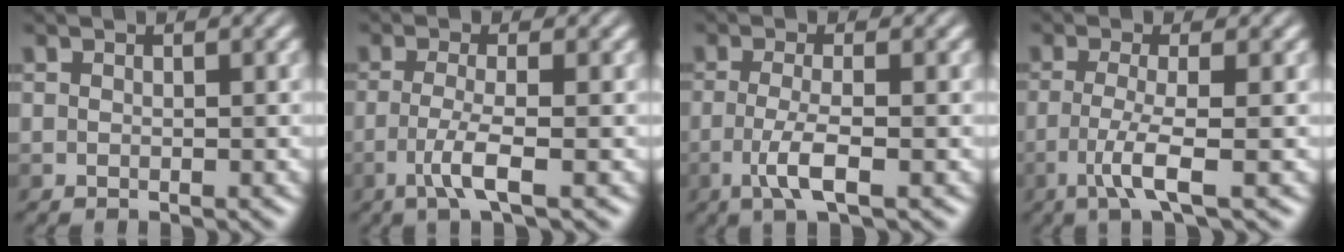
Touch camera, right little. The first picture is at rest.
{"total": 2.9, "force": [-1.4, 0.0, 2.5], "torque": [-0.058, 0.004, -0.030]}
{"total": 3.0, "force": [-1.4, 0.3, 2.7], "torque": [-0.063, 0.001, -0.028]}
{"total": 3.4, "force": [-1.6, -0.1, 3.0], "torque": [-0.067, 0.001, -0.032]}